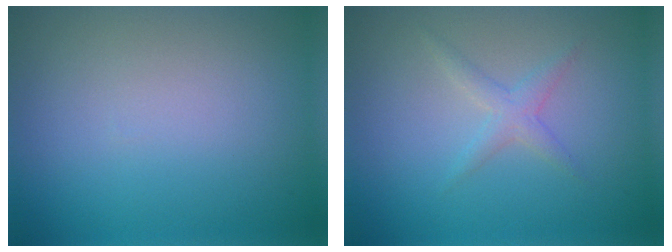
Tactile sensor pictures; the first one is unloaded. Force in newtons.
{"total": 1.6, "press": 1.6, "slide": 0.0}